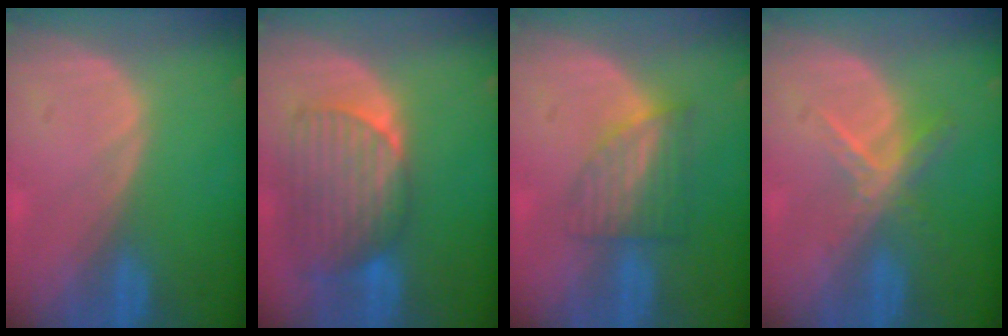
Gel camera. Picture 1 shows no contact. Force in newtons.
{"total": 9.4, "press": 8.3, "slide": 4.2}
{"total": 6.3, "press": 5.6, "slide": 2.8}
{"total": 5.6, "press": 4.8, "slide": 2.8}